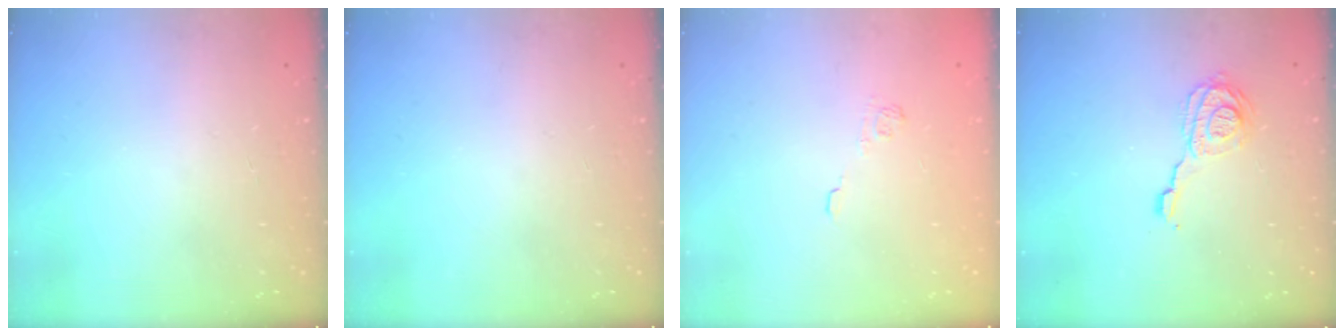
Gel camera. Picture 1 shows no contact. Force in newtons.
{"total": 0.0}
{"total": 2.2, "press": 1.8, "slide": 1.3}
{"total": 11.8, "press": 11.7, "slide": 1.4}